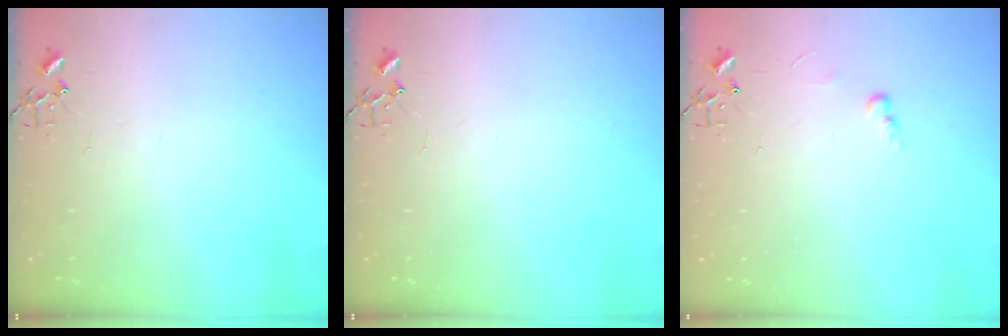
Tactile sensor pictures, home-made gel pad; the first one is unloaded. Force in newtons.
{"total": 0.0}
{"total": 5.6, "press": 5.6, "slide": 0.7}